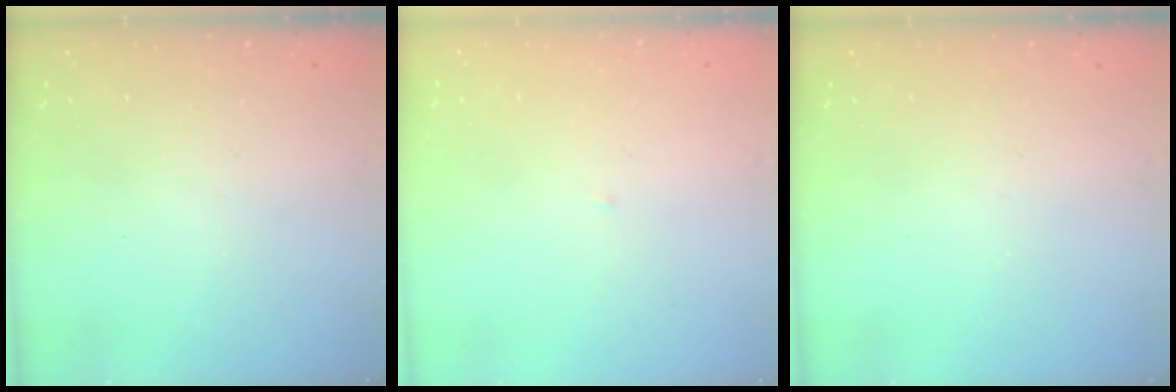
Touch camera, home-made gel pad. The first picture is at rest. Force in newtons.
{"total": 2.0, "press": 2.0, "slide": 0.2}
{"total": 0.0}